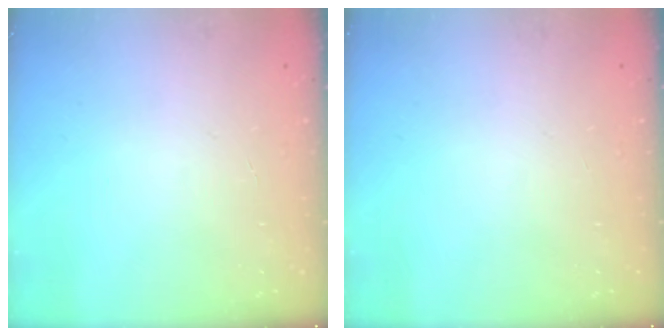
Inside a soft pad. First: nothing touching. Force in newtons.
{"total": 0.0}